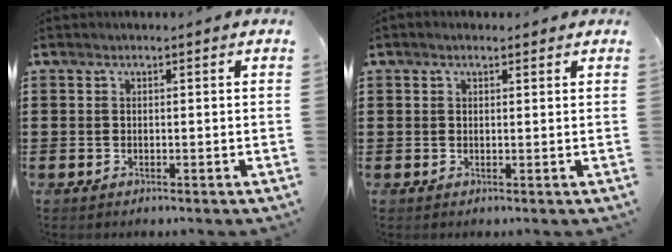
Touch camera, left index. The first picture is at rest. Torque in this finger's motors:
{"motor_torque": [2.15, 0.00, 0.20, 0.05]}